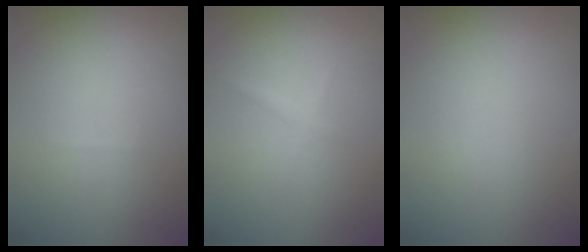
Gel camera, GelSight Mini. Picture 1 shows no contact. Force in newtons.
{"total": 0.8, "press": 0.8, "slide": 0.0}
{"total": 0.0}